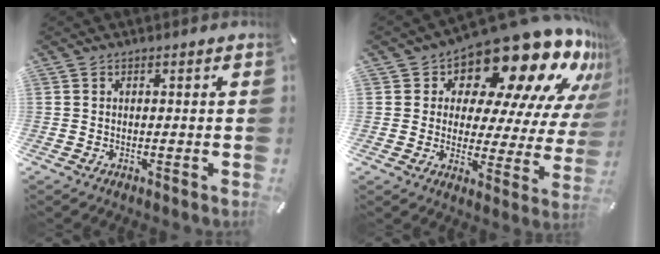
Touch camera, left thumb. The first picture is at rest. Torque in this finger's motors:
{"motor_torque": [2.50, 2.51, 1.63, -1.13, 0.12]}